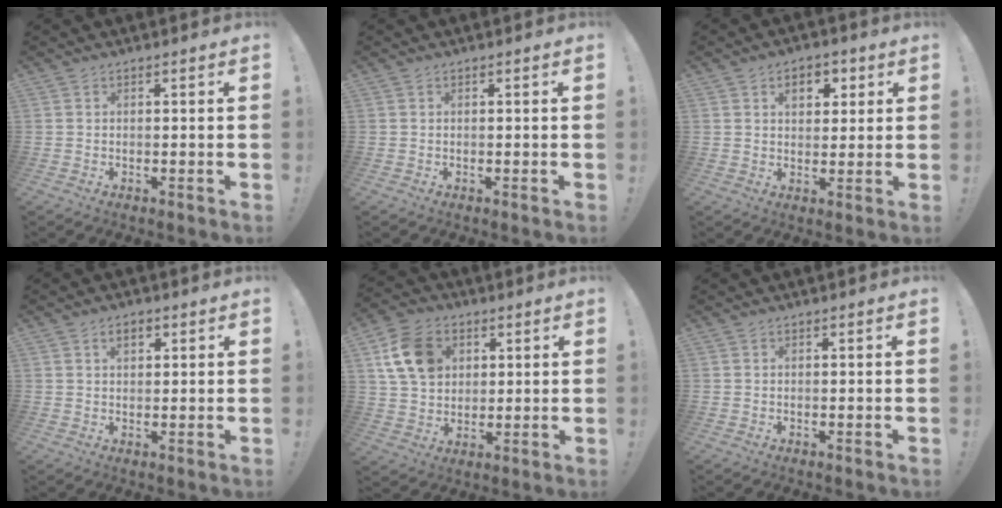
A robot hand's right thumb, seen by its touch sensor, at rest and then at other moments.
{"total": 0.0}
{"total": 6.8, "force": [2.6, 4.8, 4.1], "torque": [-0.049, -0.001, 0.042]}
{"total": 3.0, "force": [1.3, 1.8, 2.0], "torque": [-0.024, -0.001, 0.020]}
{"total": 14.0, "force": [4.9, 11.0, 7.2], "torque": [-0.109, -0.004, 0.103]}
{"total": 0.0}